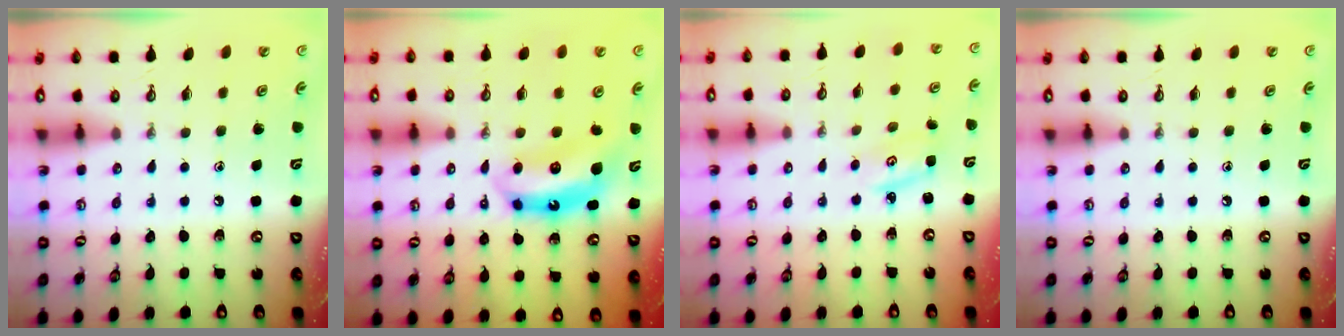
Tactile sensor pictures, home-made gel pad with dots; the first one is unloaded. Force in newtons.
{"total": 6.9, "press": 6.9, "slide": 0.6}
{"total": 2.1, "press": 2.1, "slide": 0.2}
{"total": 0.0}